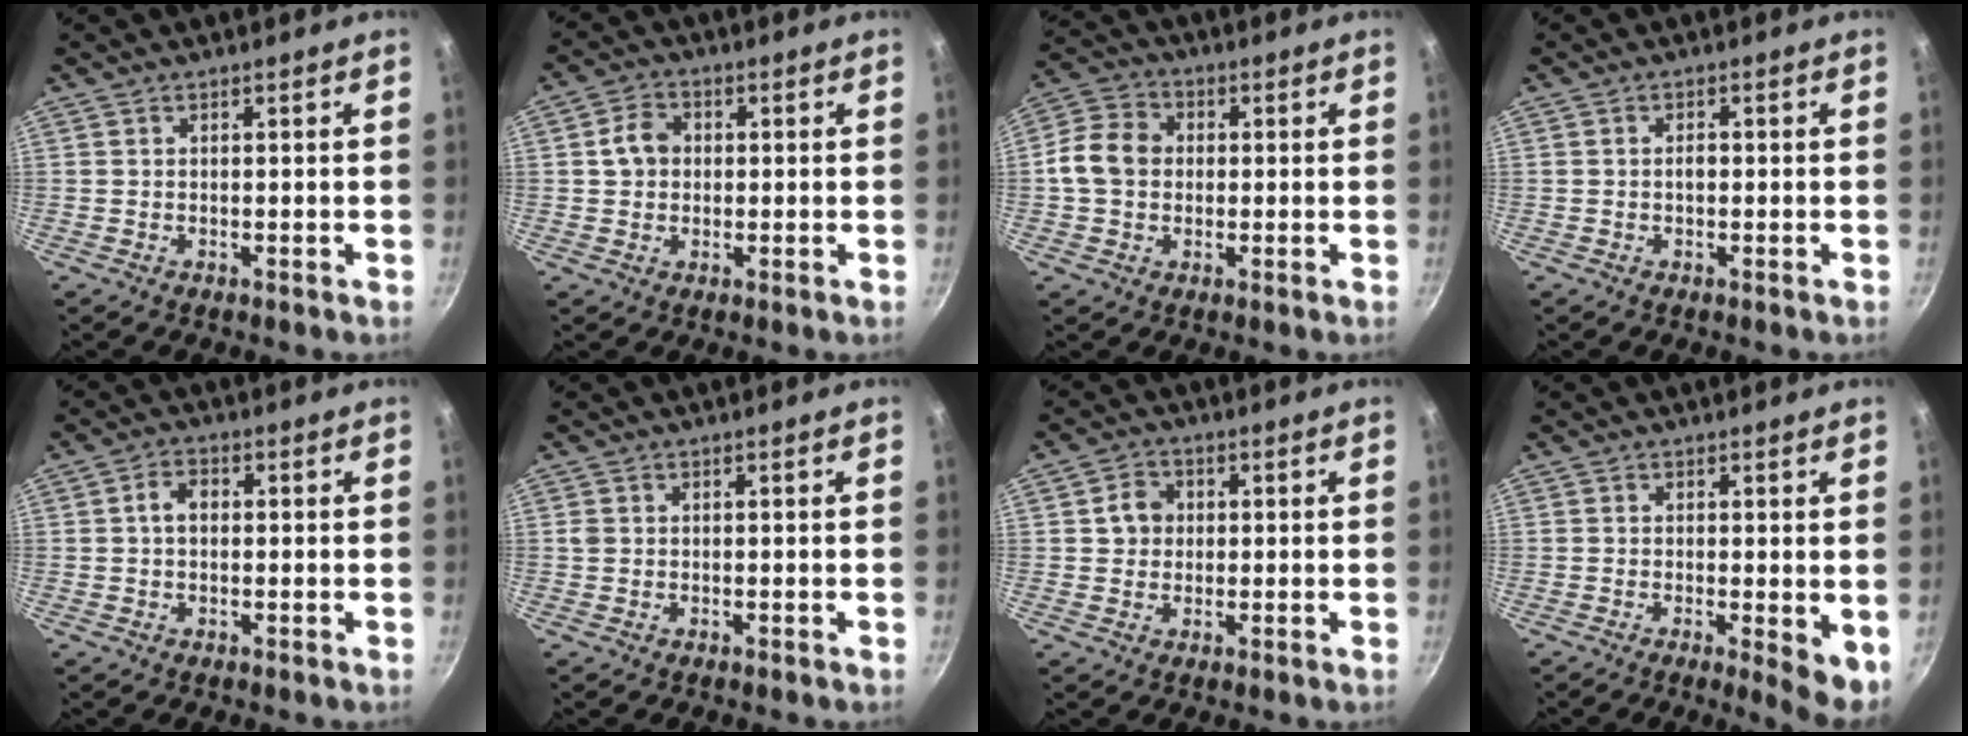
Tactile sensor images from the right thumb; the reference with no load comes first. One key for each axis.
{"total": 5.1, "fx": 0.5, "fy": 4.3, "fz": 2.7, "tx": -0.030, "ty": 0.013, "tz": 0.001}
{"total": 9.0, "fx": 0.2, "fy": 7.4, "fz": 5.1, "tx": -0.073, "ty": 0.016, "tz": -0.014}
{"total": 1.2, "fx": -0.2, "fy": 0.8, "fz": 0.9, "tx": -0.013, "ty": 0.006, "tz": -0.003}
{"total": 3.7, "fx": 0.2, "fy": 2.6, "fz": 2.6, "tx": -0.038, "ty": 0.012, "tz": -0.003}
{"total": 1.1, "fx": 0.1, "fy": 0.9, "fz": 0.5, "tx": -0.010, "ty": 0.004, "tz": 0.000}
{"total": 4.4, "fx": 0.6, "fy": 4.0, "fz": 1.9, "tx": -0.007, "ty": 0.008, "tz": 0.003}
{"total": 5.1, "fx": -0.7, "fy": 1.4, "fz": 4.9, "tx": -0.059, "ty": -0.010, "tz": -0.006}